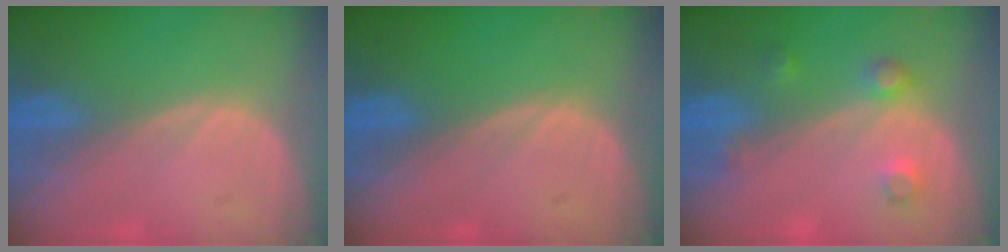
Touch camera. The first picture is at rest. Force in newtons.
{"total": 0.0}
{"total": 3.5, "press": 3.3, "slide": 1.2}